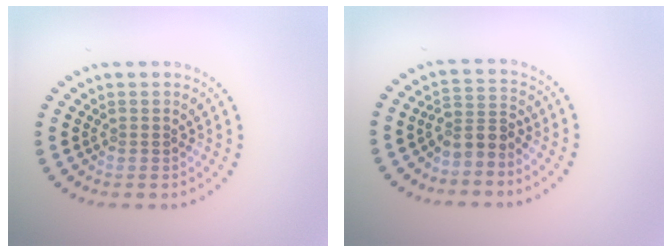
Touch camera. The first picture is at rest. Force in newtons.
{"total": 2.5, "press": 1.8, "slide": 1.8}